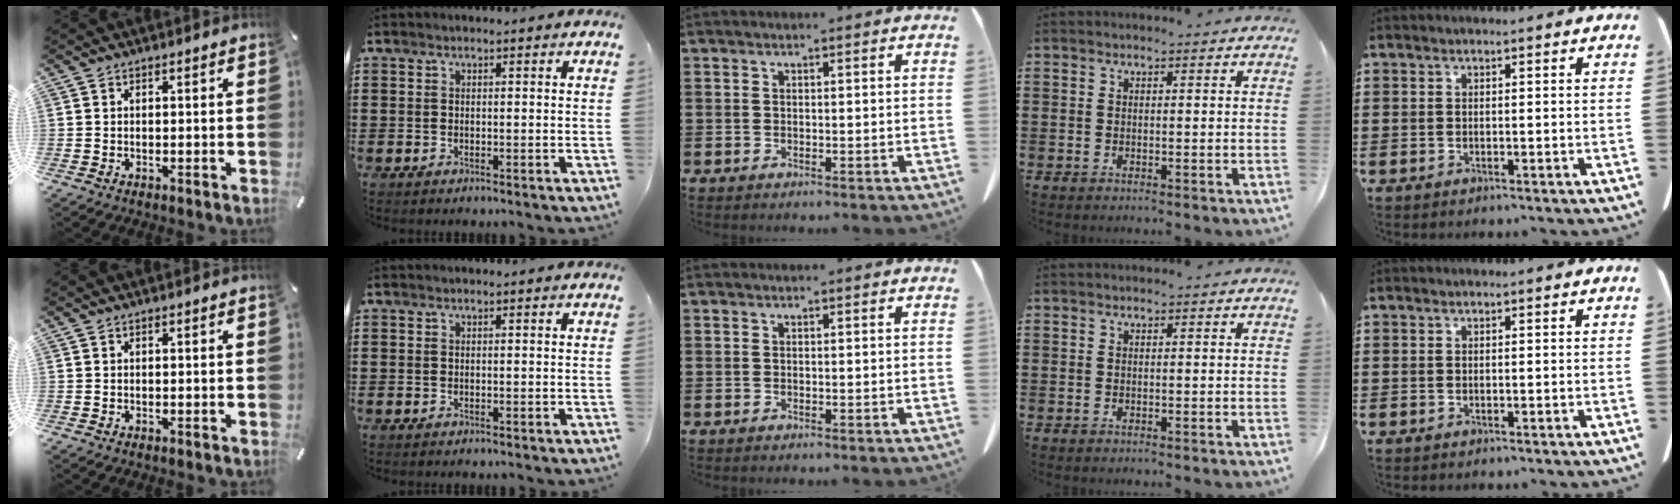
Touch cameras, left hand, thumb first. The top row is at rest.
{}